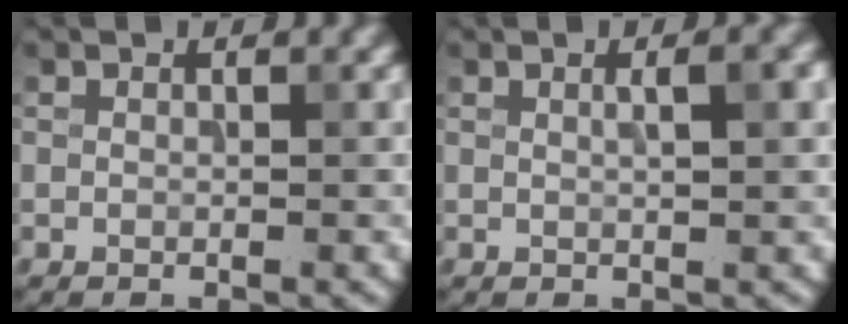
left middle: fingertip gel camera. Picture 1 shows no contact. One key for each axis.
{"total": 3.1, "fx": 0.8, "fy": 1.0, "fz": 2.8, "tx": -0.021, "ty": 0.009, "tz": 0.005}